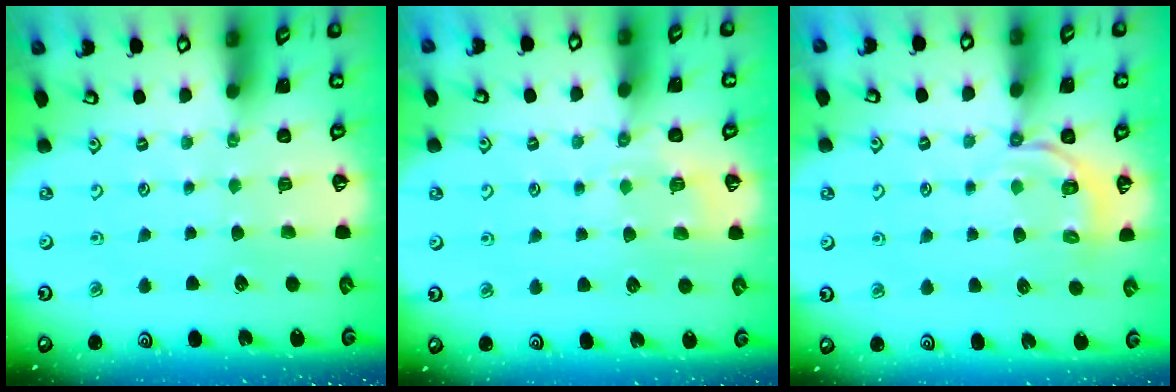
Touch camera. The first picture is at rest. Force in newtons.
{"total": 4.9, "press": 4.8, "slide": 1.3}
{"total": 4.4, "press": 3.8, "slide": 2.1}